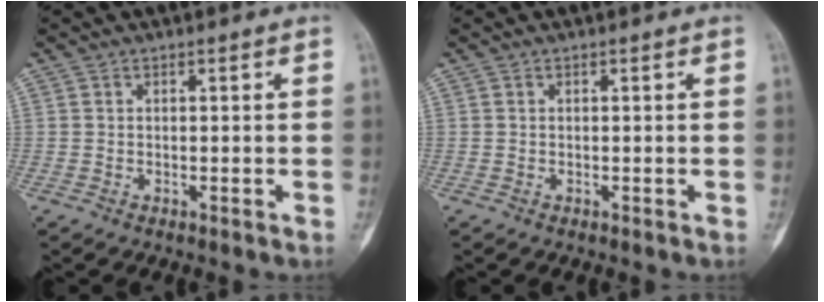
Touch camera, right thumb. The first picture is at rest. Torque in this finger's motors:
{"motor_torque": [0.12, -0.12, 0.02, -0.02, 0.00]}